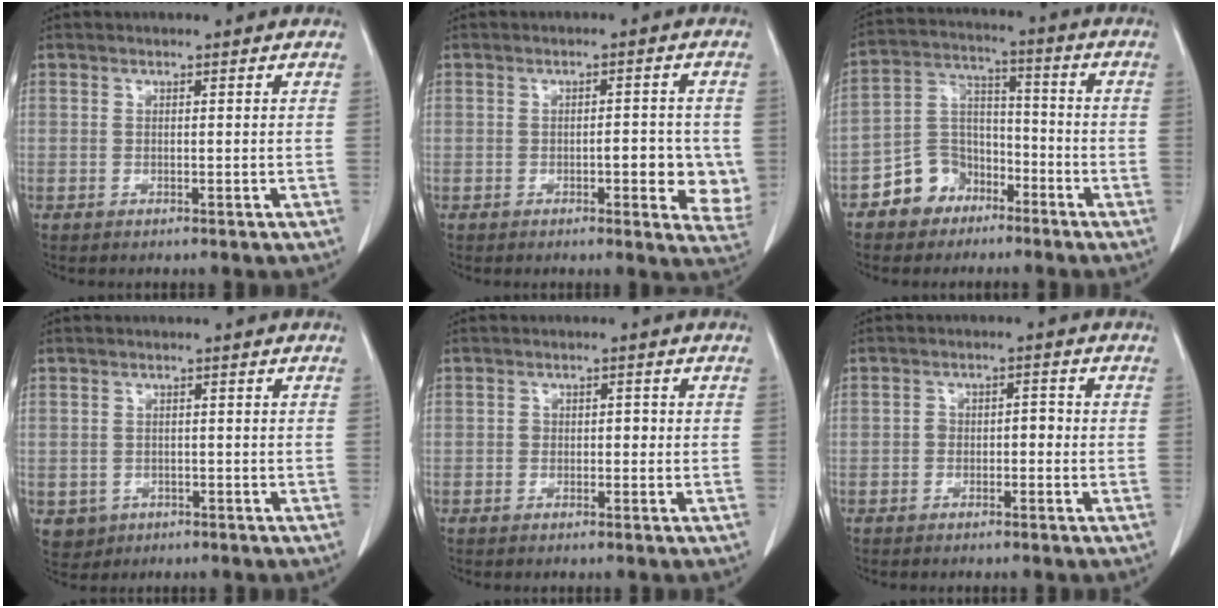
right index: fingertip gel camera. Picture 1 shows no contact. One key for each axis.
{"total": 6.7, "fx": -1.1, "fy": 2.1, "fz": 6.3, "tx": -0.067, "ty": -0.004, "tz": -0.014}
{"total": 8.6, "fx": -5.4, "fy": 6.3, "fz": 2.0, "tx": -0.046, "ty": 0.026, "tz": -0.095}
{"total": 3.2, "fx": -1.1, "fy": 2.9, "fz": 0.5, "tx": -0.006, "ty": 0.005, "tz": -0.012}
{"total": 1.4, "fx": -0.2, "fy": 1.0, "fz": 1.0, "tx": -0.007, "ty": 0.007, "tz": 0.000}
{"total": 2.4, "fx": -0.7, "fy": 1.4, "fz": 1.8, "tx": -0.021, "ty": 0.018, "tz": -0.009}